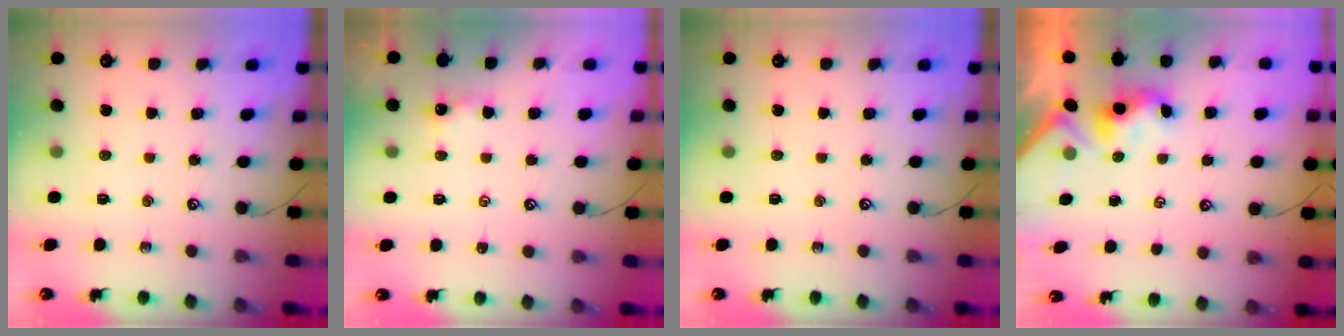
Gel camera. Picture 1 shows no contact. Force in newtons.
{"total": 0.7, "press": 0.7, "slide": 0.2}
{"total": 0.0}
{"total": 1.0, "press": 0.9, "slide": 0.5}